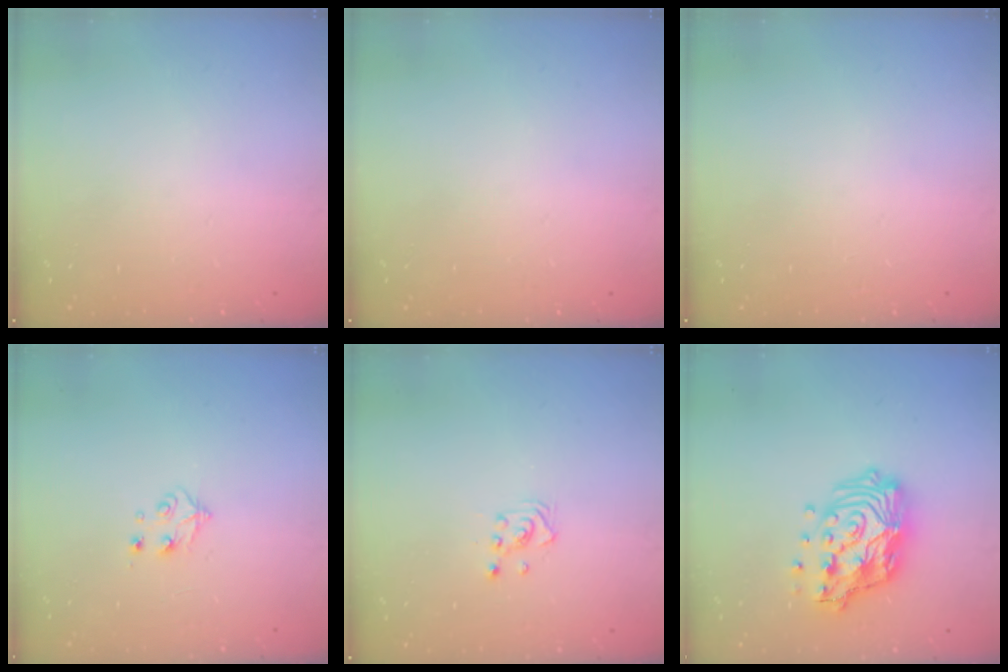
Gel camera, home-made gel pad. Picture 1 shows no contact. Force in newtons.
{"total": 0.0}
{"total": 0.0}
{"total": 4.2, "press": 4.1, "slide": 0.8}
{"total": 2.8, "press": 2.8, "slide": 0.3}
{"total": 17.2, "press": 17.1, "slide": 1.6}